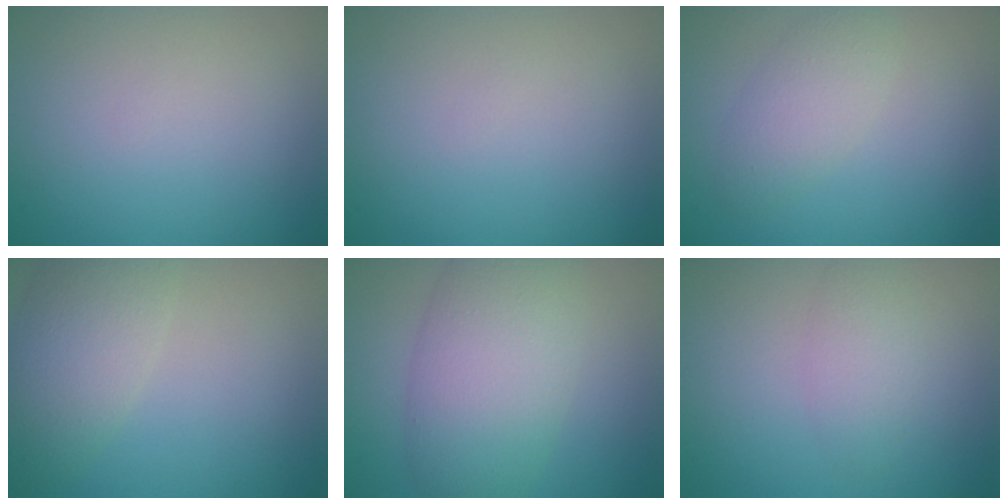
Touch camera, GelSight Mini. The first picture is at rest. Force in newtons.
{"total": 0.0}
{"total": 2.7, "press": 2.7, "slide": 0.1}
{"total": 5.1, "press": 5.1, "slide": 0.3}
{"total": 7.6, "press": 7.6, "slide": 0.4}
{"total": 2.3, "press": 2.3, "slide": 0.0}